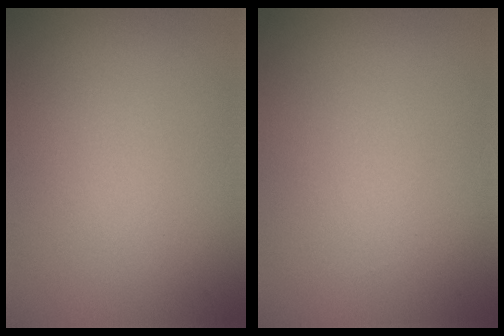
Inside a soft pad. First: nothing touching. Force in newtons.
{"total": 0.0}